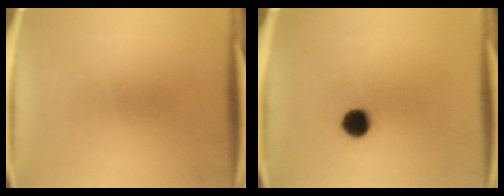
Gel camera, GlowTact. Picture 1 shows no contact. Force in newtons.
{"total": 5.9}